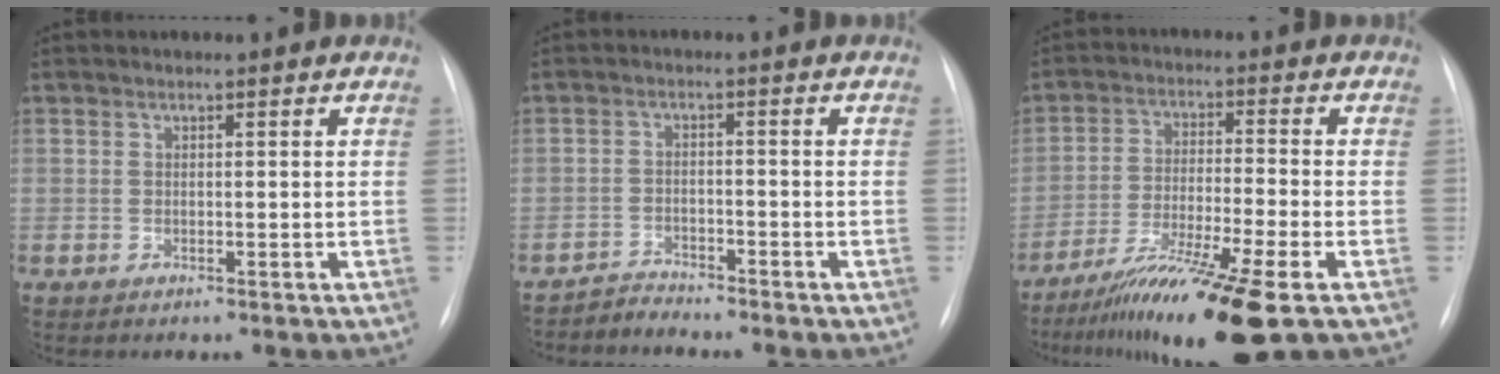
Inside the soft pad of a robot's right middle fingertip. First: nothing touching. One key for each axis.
{"total": 2.6, "fx": -2.5, "fy": 0.0, "fz": -0.9, "tx": 0.023, "ty": -0.013, "tz": -0.044}
{"total": 13.3, "fx": -9.0, "fy": -0.9, "fz": 9.8, "tx": -0.182, "ty": -0.042, "tz": -0.155}